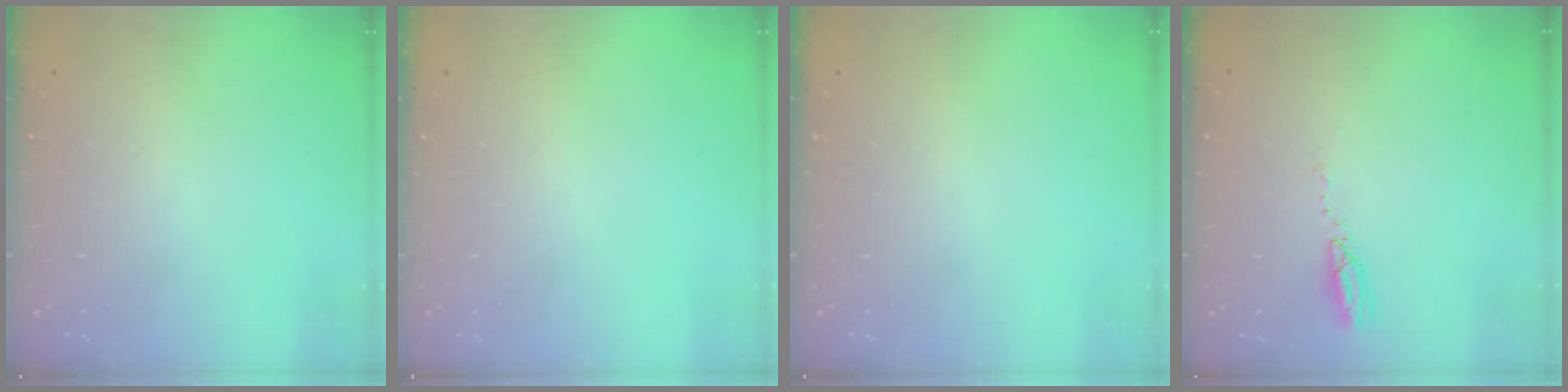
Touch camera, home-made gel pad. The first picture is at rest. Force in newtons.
{"total": 0.0}
{"total": 0.0}
{"total": 3.6, "press": 3.6, "slide": 0.2}